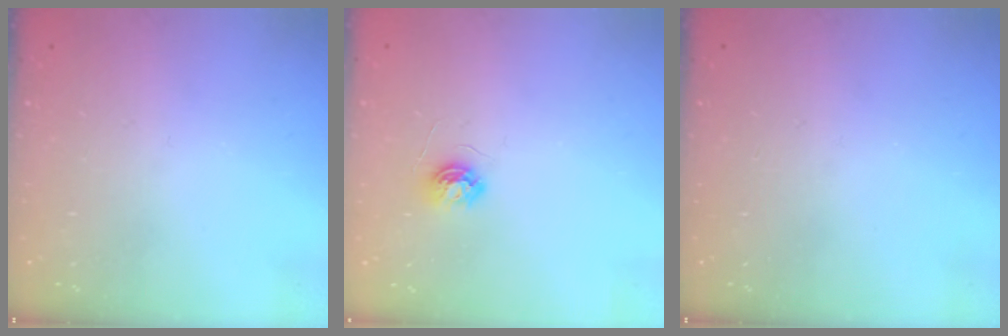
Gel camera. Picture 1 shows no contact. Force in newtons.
{"total": 5.2, "press": 5.2, "slide": 0.5}
{"total": 0.0}